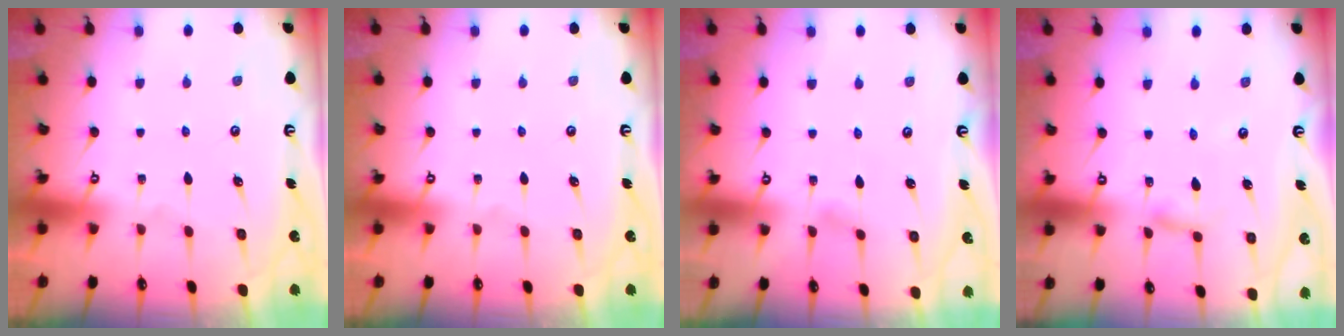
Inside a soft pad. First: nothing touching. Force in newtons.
{"total": 0.0}
{"total": 2.8, "press": 2.8, "slide": 0.3}
{"total": 2.6, "press": 2.6, "slide": 0.1}